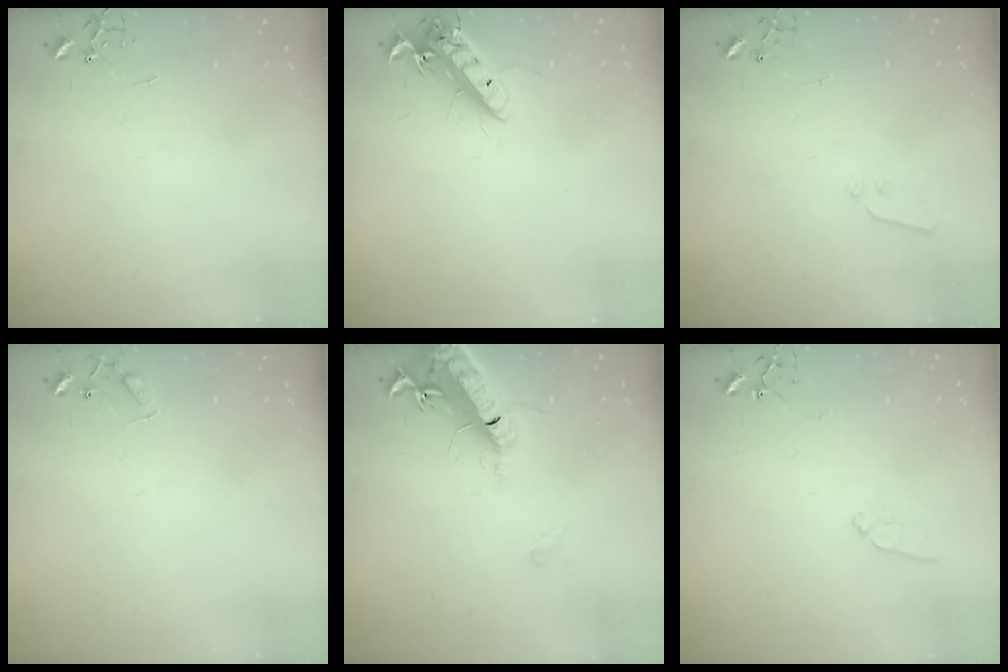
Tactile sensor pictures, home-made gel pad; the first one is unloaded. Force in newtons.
{"total": 14.8, "press": 14.5, "slide": 2.8}
{"total": 3.6, "press": 3.6, "slide": 0.6}
{"total": 5.6, "press": 5.6, "slide": 0.5}
{"total": 17.2, "press": 16.5, "slide": 4.6}
{"total": 7.7, "press": 7.6, "slide": 0.9}